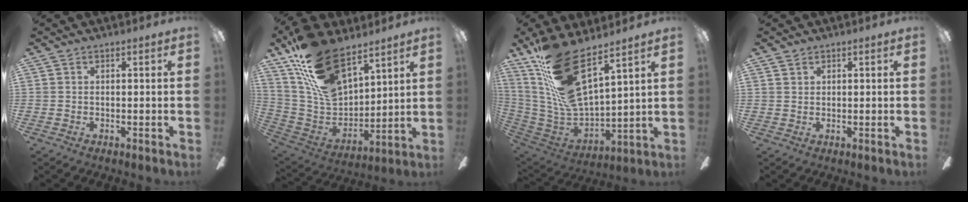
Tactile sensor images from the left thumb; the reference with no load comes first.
{"total": 21.0, "force": [14.0, 10.2, 12.0], "torque": [-0.223, -0.083, 0.258]}
{"total": 19.5, "force": [12.7, 6.5, 13.4], "torque": [-0.286, -0.085, 0.225]}
{"total": 1.1, "force": [0.8, 0.7, 0.1], "torque": [-0.004, 0.002, 0.015]}